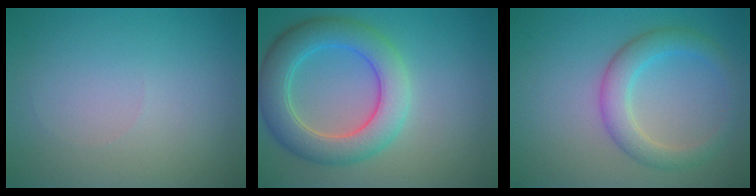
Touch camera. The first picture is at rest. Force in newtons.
{"total": 6.6, "press": 6.5, "slide": 0.3}
{"total": 3.6, "press": 3.6, "slide": 0.1}